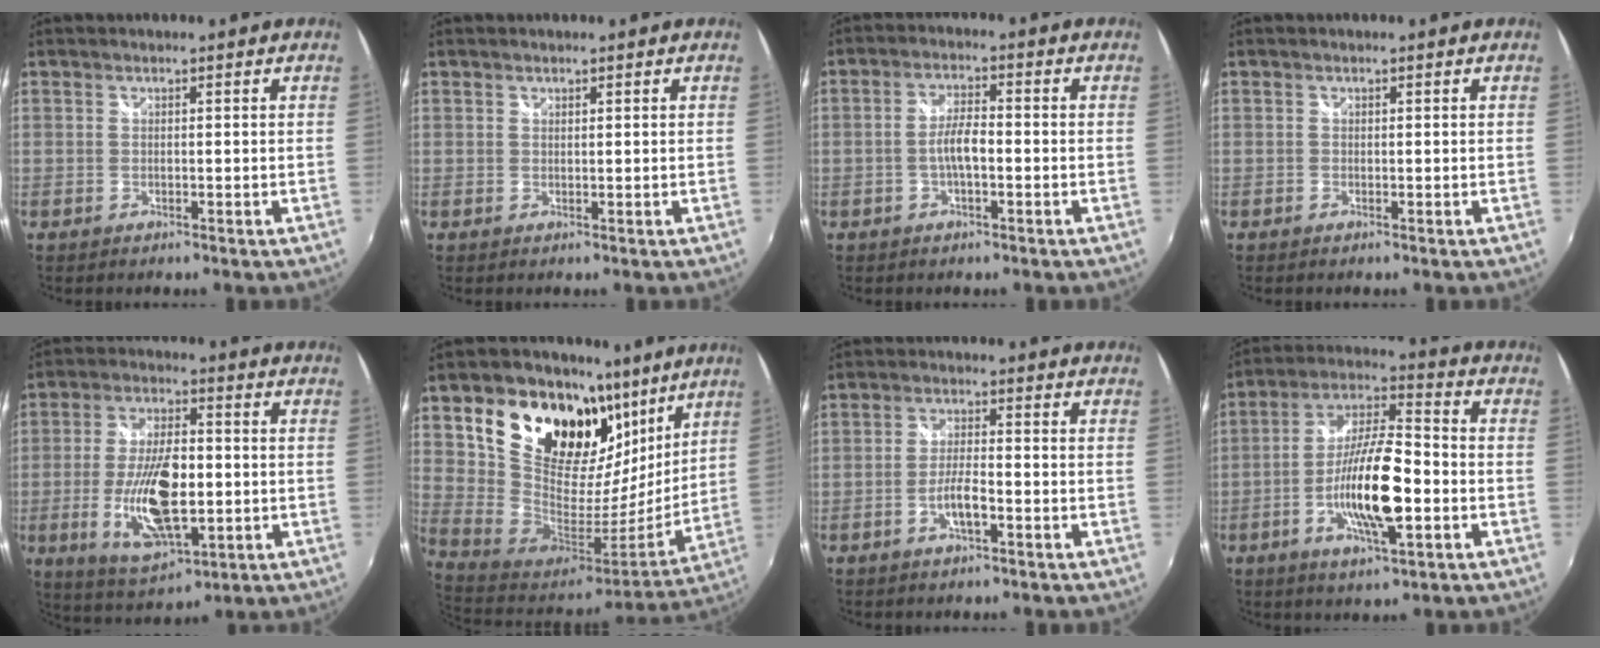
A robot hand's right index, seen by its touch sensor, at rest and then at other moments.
{"total": 0.6, "force": [0.3, 0.5, 0.0], "torque": [0.002, 0.001, 0.005]}
{"total": 4.4, "force": [-1.3, 1.2, 4.0], "torque": [-0.078, 0.006, -0.023]}
{"total": 0.0}
{"total": 15.6, "force": [-2.8, 6.7, 13.8], "torque": [-0.266, -0.014, -0.042]}
{"total": 26.8, "force": [14.2, 18.2, 13.7], "torque": [-0.279, 0.004, 0.254]}
{"total": 4.3, "force": [-2.1, 0.9, 3.7], "torque": [-0.079, 0.002, -0.039]}
{"total": 15.0, "force": [-4.3, 3.8, 13.8], "torque": [-0.274, -0.002, -0.084]}